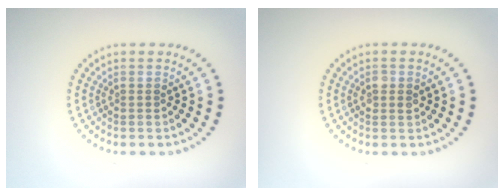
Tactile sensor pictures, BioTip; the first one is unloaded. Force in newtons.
{"total": 1.2, "press": 1.2, "slide": 0.3}